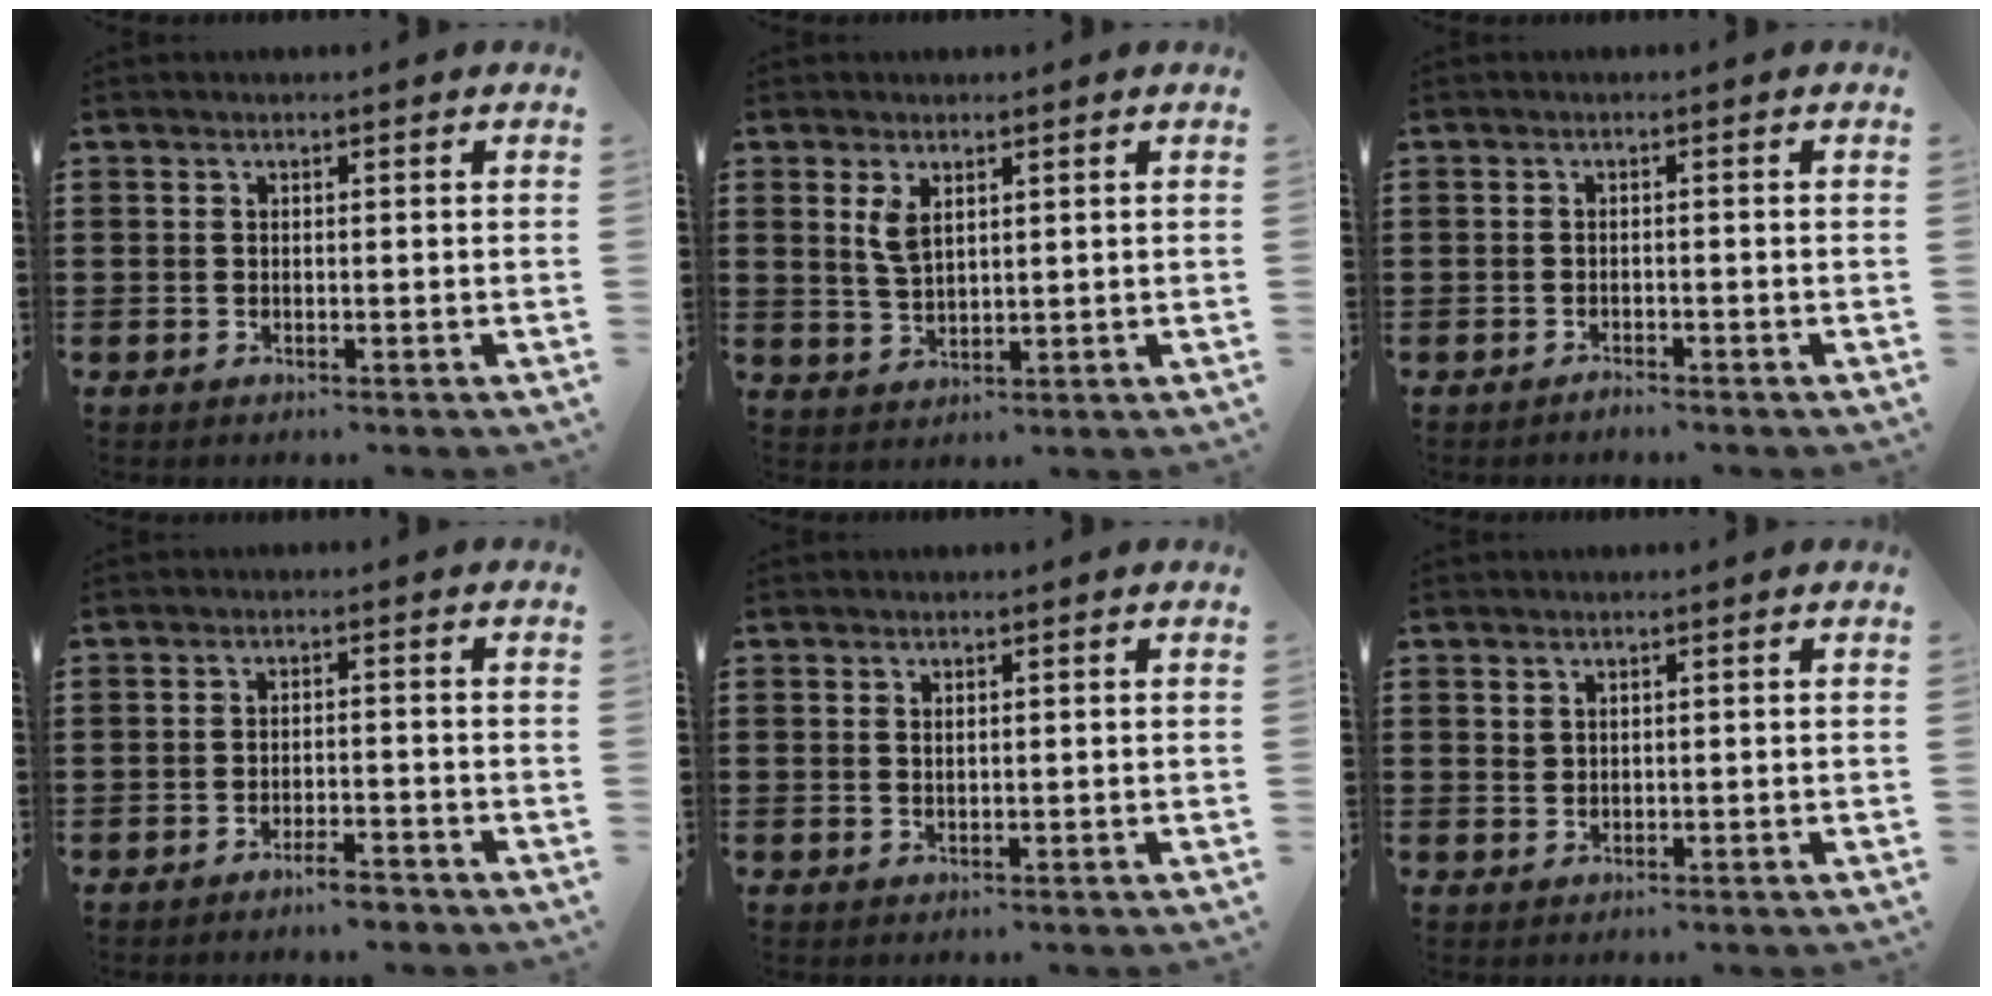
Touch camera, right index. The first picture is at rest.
{"total": 3.4, "force": [1.6, 1.6, 2.5], "torque": [-0.055, 0.005, 0.028]}
{"total": 1.2, "force": [-1.2, -0.1, 0.1], "torque": [-0.004, -0.001, -0.024]}
{"total": 3.1, "force": [-2.7, 0.2, 1.4], "torque": [-0.025, 0.002, -0.052]}
{"total": 0.6, "force": [0.3, 0.3, 0.4], "torque": [-0.009, 0.001, 0.005]}
{"total": 1.2, "force": [0.9, 0.7, 0.2], "torque": [-0.006, 0.003, 0.017]}